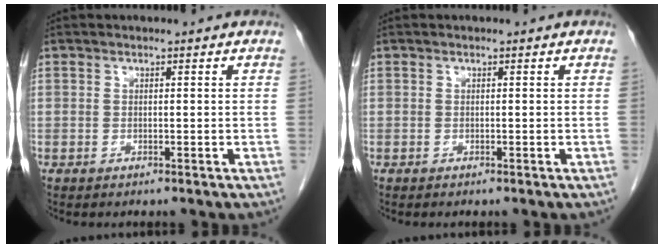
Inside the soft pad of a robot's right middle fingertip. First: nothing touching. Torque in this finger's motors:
{"motor_torque": [-0.57, 0.03, -0.06, -0.01]}